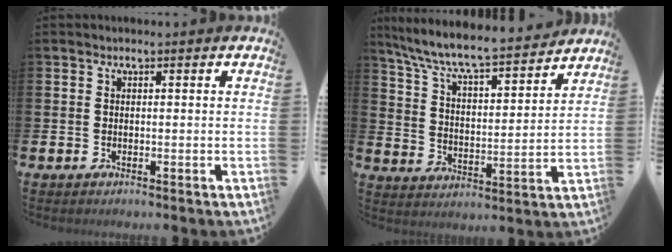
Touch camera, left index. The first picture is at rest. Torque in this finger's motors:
{"motor_torque": [1.00, -1.14, 0.60, 0.21]}